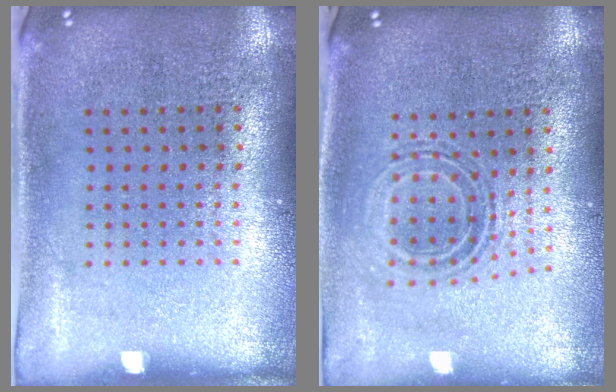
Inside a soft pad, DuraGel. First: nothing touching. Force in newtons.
{"total": 0.7, "press": 0.7, "slide": 0.2}